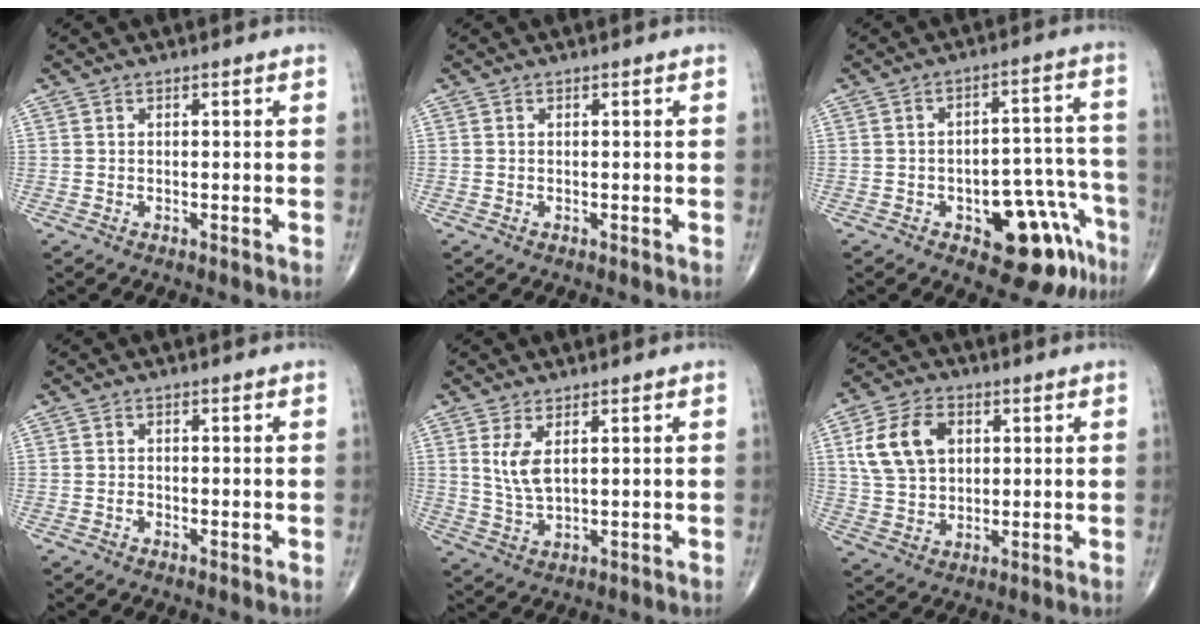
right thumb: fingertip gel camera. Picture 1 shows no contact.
{"total": 0.0}
{"total": 13.7, "force": [-7.4, 6.3, 9.6], "torque": [-0.075, 0.064, -0.091]}
{"total": 0.8, "force": [-0.3, 0.5, 0.6], "torque": [-0.008, 0.000, -0.007]}
{"total": 5.1, "force": [1.8, 2.1, 4.3], "torque": [-0.088, -0.014, 0.047]}
{"total": 11.7, "force": [3.3, 8.3, 7.6], "torque": [-0.128, 0.002, 0.063]}